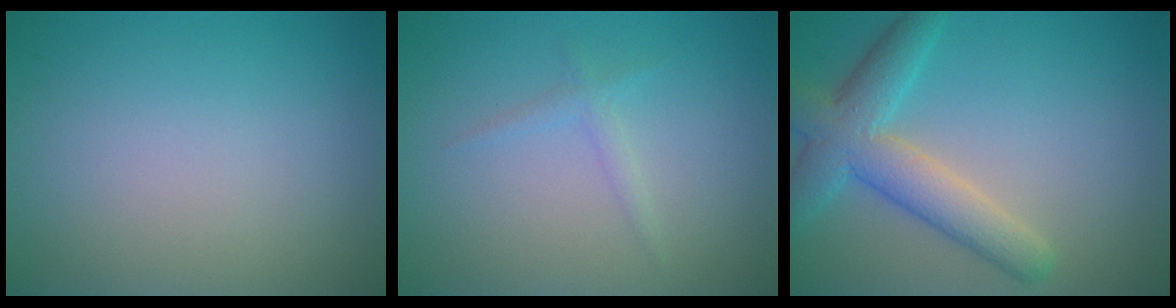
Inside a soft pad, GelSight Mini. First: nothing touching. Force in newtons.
{"total": 1.1, "press": 1.1, "slide": 0.1}
{"total": 5.6, "press": 5.6, "slide": 0.4}